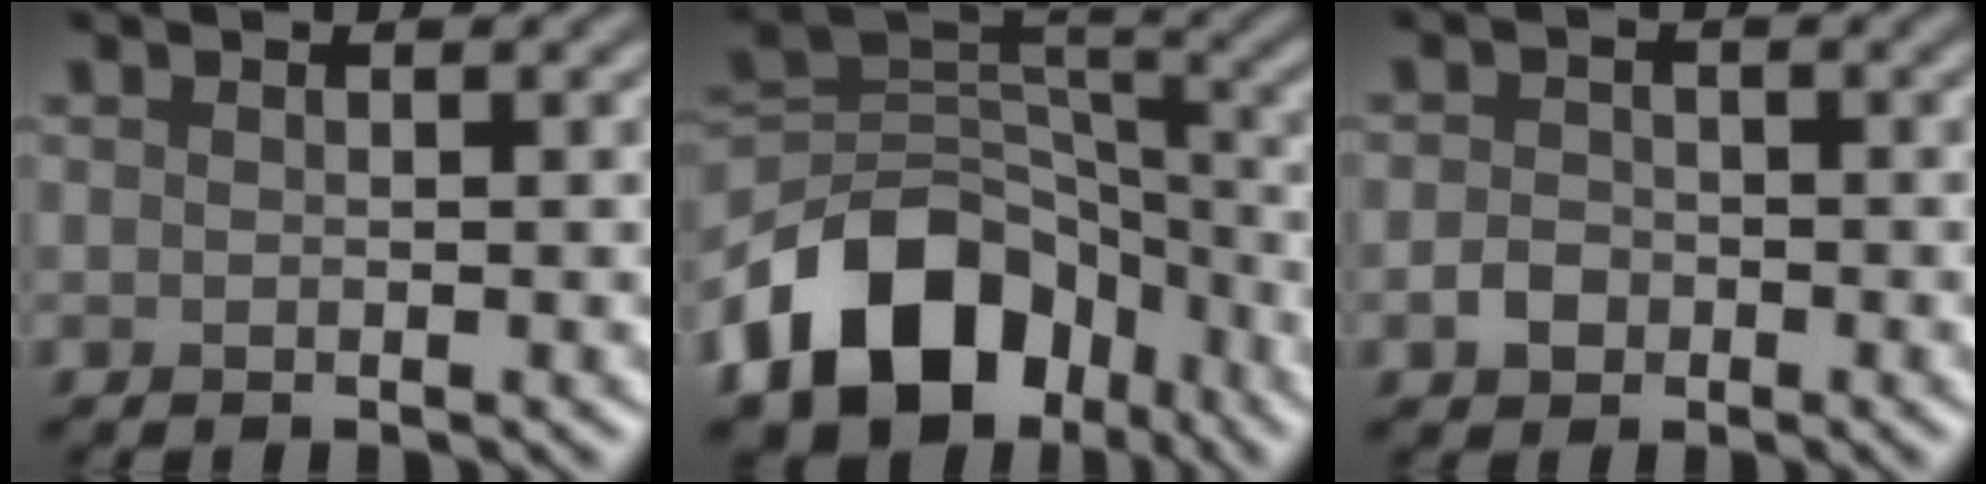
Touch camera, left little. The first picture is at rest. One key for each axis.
{"total": 12.0, "fx": -6.5, "fy": 8.1, "fz": 5.9, "tx": -0.100, "ty": 0.008, "tz": -0.126}
{"total": 1.8, "fx": -0.7, "fy": 1.5, "fz": 0.8, "tx": -0.012, "ty": 0.000, "tz": -0.018}